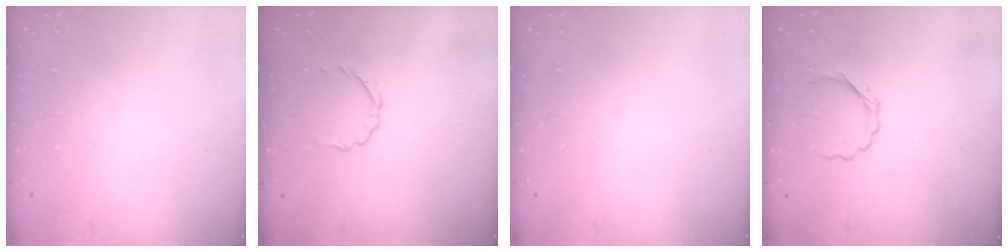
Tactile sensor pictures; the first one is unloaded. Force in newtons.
{"total": 2.3, "press": 2.1, "slide": 0.8}
{"total": 0.0}
{"total": 3.9, "press": 3.7, "slide": 1.0}